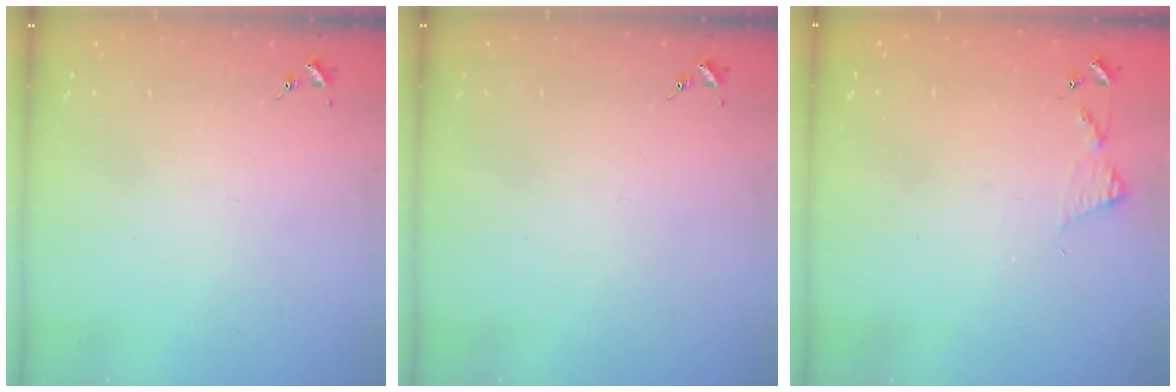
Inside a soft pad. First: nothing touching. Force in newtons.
{"total": 0.0}
{"total": 5.0, "press": 5.0, "slide": 0.6}